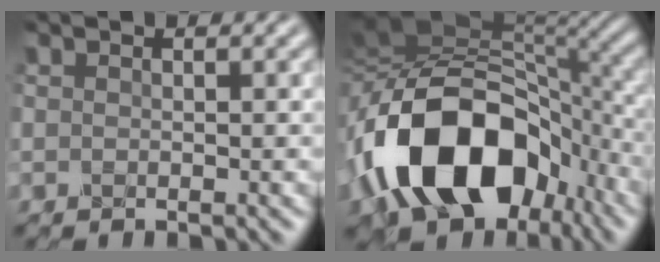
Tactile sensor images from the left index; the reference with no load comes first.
{"total": 16.8, "force": [-5.3, 10.6, 11.8], "torque": [-0.219, 0.001, -0.099]}